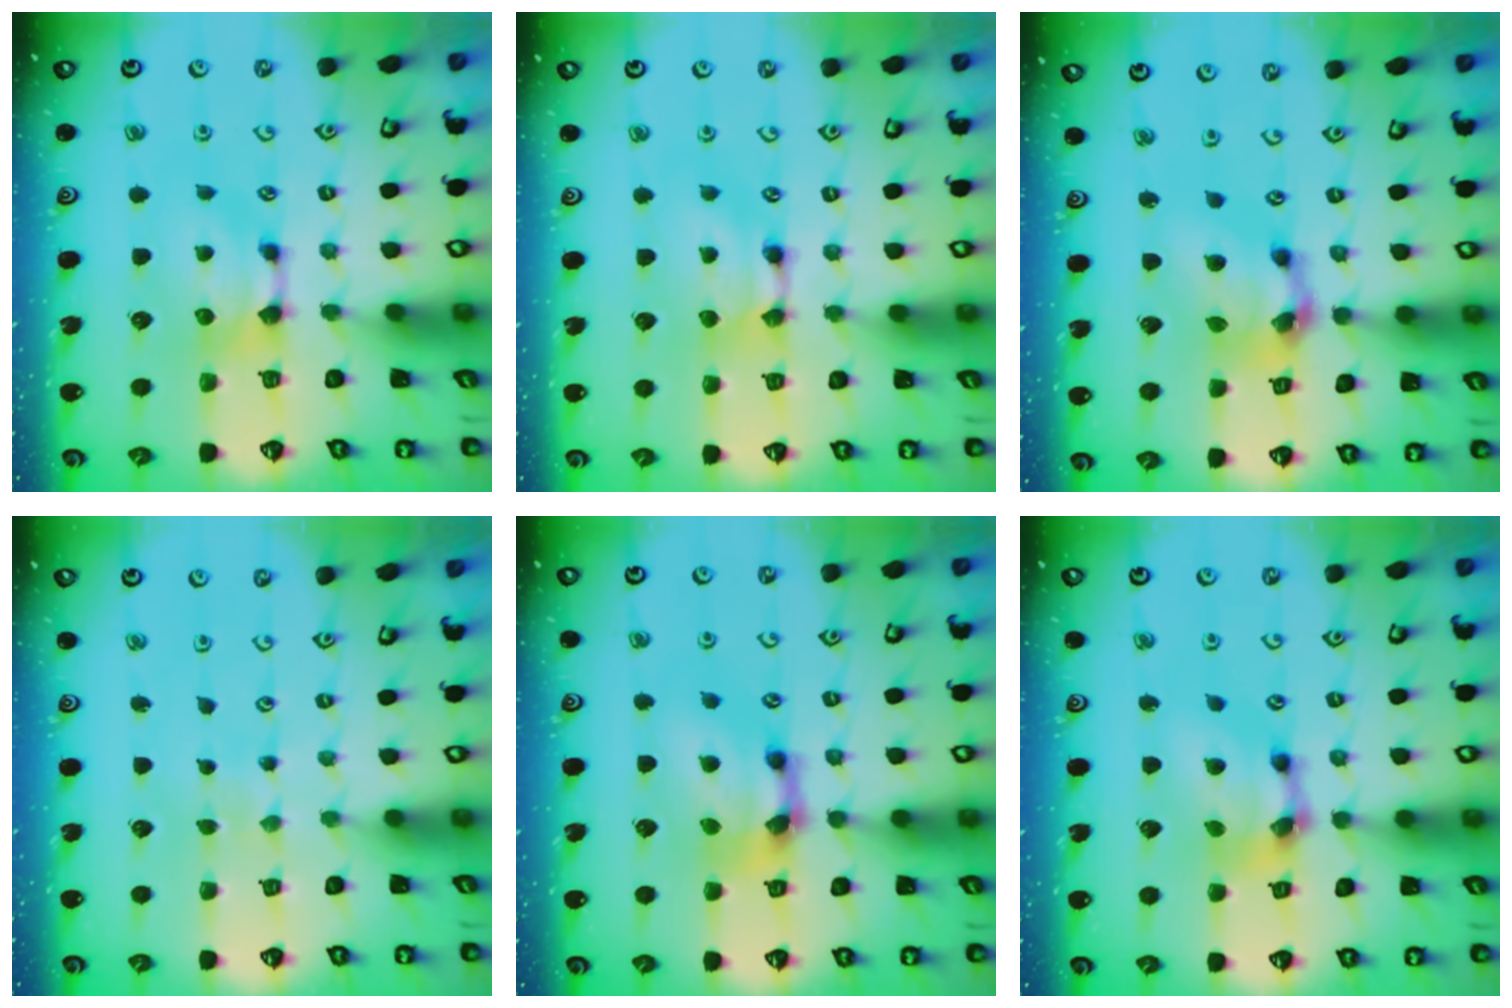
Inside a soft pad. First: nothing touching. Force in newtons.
{"total": 1.7, "press": 1.7, "slide": 0.1}
{"total": 7.1, "press": 6.7, "slide": 2.3}
{"total": 5.2, "press": 5.2, "slide": 0.4}
{"total": 6.1, "press": 5.4, "slide": 2.9}
{"total": 6.6, "press": 6.2, "slide": 2.2}